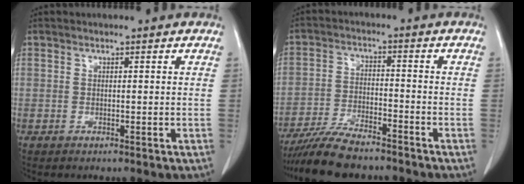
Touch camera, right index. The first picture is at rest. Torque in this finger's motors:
{"motor_torque": [0.41, -0.39, 0.16, 0.07]}